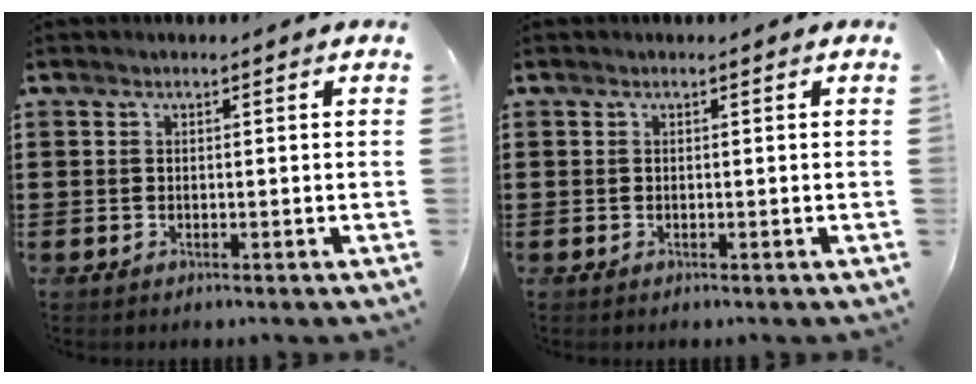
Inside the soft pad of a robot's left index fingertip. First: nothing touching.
{"total": 0.0}